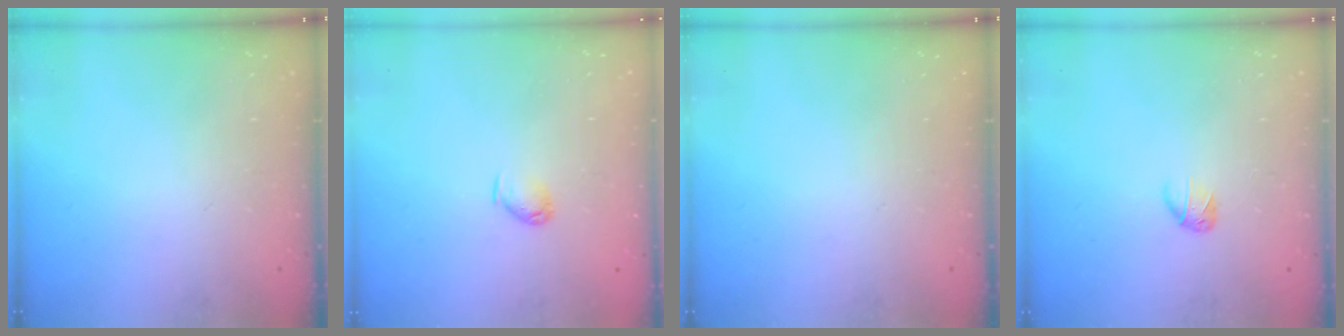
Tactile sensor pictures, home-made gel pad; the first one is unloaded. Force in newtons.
{"total": 3.6, "press": 3.6, "slide": 0.6}
{"total": 0.0}
{"total": 3.0, "press": 2.9, "slide": 0.7}